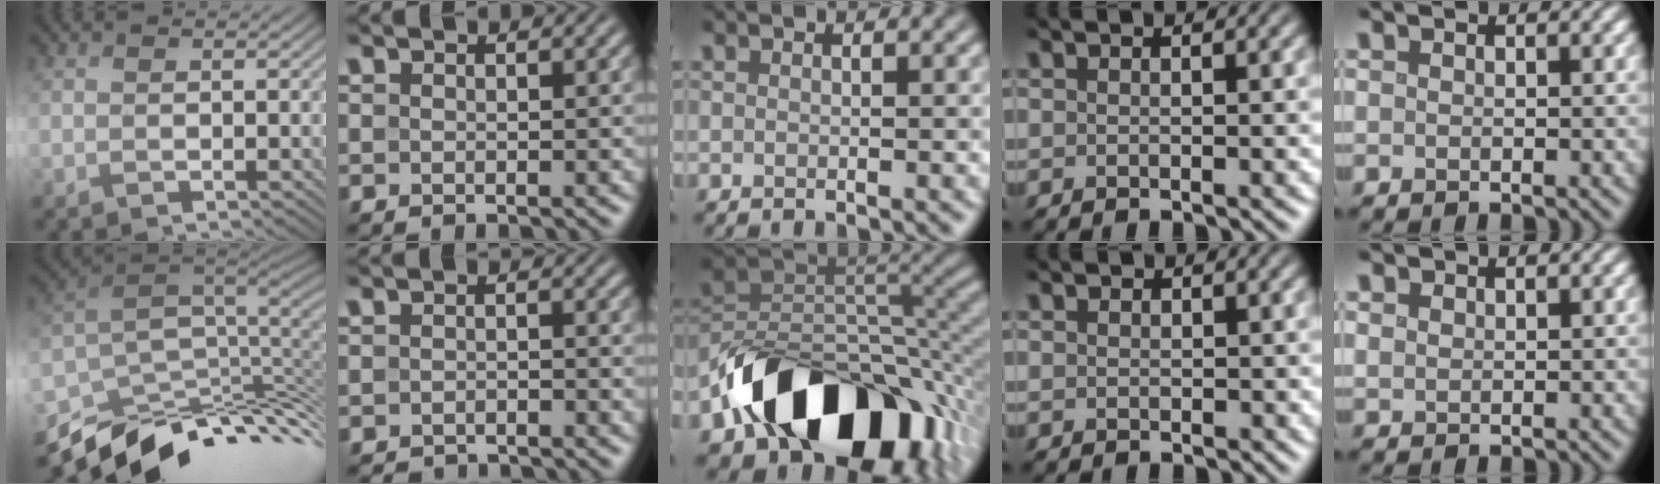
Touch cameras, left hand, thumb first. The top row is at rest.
{"thumb": {"total": 12.9, "force": [-3.7, 7.4, 9.9], "torque": [-0.209, -0.029, -0.061]}, "index": {"total": 3.3, "force": [-3.1, 0.8, 0.8], "torque": [-0.011, -0.005, -0.053]}, "middle": {"total": 13.2, "force": [-7.0, 8.3, 7.6], "torque": [-0.104, -0.001, -0.128]}, "ring": {"total": 0.5, "force": [0.2, 0.5, 0.2], "torque": [0.000, -0.002, 0.003]}, "little": {"total": 0.9, "force": [0.6, 0.5, 0.4], "torque": [-0.007, 0.000, 0.013]}}